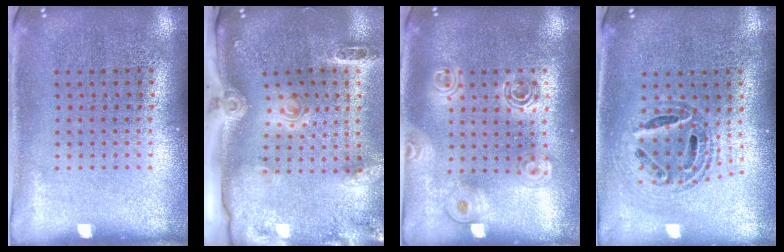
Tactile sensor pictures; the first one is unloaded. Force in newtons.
{"total": 2.9, "press": 2.1, "slide": 2.1}
{"total": 1.6, "press": 1.4, "slide": 0.7}
{"total": 0.8, "press": 0.8, "slide": 0.1}